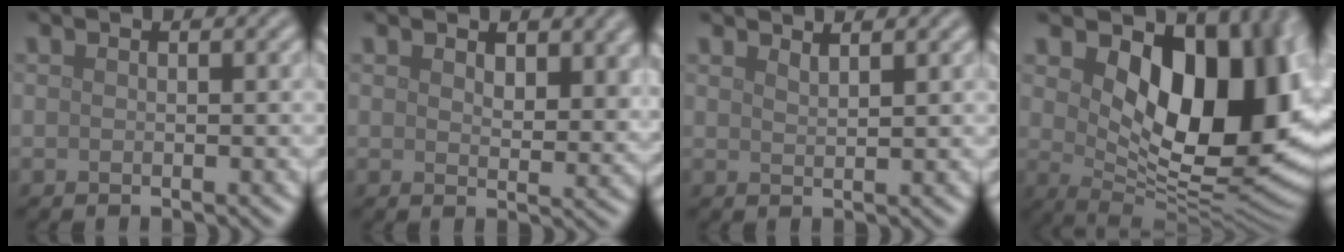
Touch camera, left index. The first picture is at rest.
{"total": 4.0, "force": [2.0, 2.2, 2.7], "torque": [-0.042, -0.007, 0.034]}
{"total": 1.4, "force": [1.3, 0.3, 0.4], "torque": [0.002, 0.001, 0.018]}
{"total": 15.1, "force": [4.2, 8.3, 11.9], "torque": [-0.133, -0.010, 0.079]}